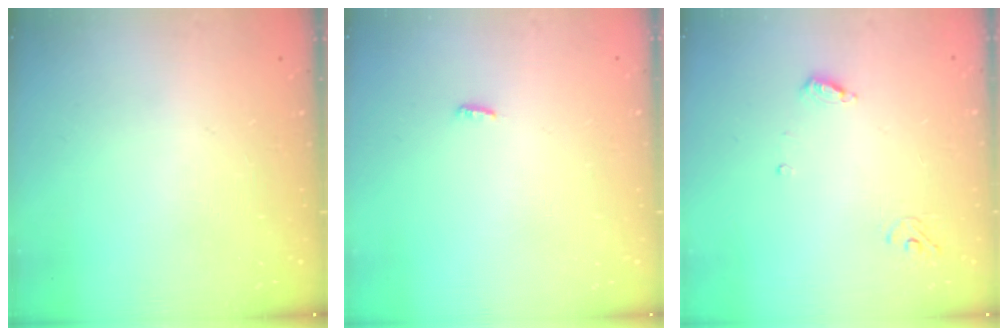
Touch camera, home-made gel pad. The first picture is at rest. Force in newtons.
{"total": 3.0, "press": 2.9, "slide": 0.8}
{"total": 3.6, "press": 3.6, "slide": 0.3}